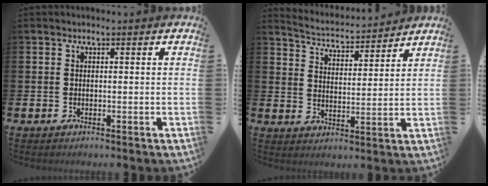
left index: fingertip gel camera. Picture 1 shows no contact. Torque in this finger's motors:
{"motor_torque": [0.37, -0.81, -0.01, 0.01]}